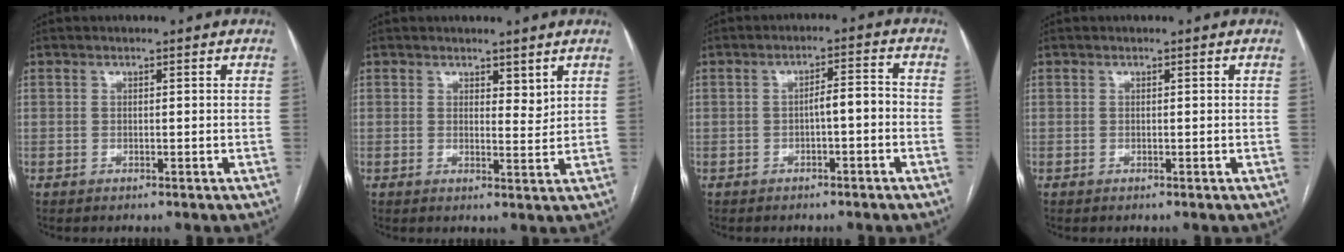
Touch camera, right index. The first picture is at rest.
{"total": 2.6, "force": [1.9, 1.1, 1.3], "torque": [-0.017, -0.008, 0.033]}
{"total": 3.6, "force": [-1.1, 0.9, 3.3], "torque": [-0.049, 0.017, -0.014]}
{"total": 0.0}